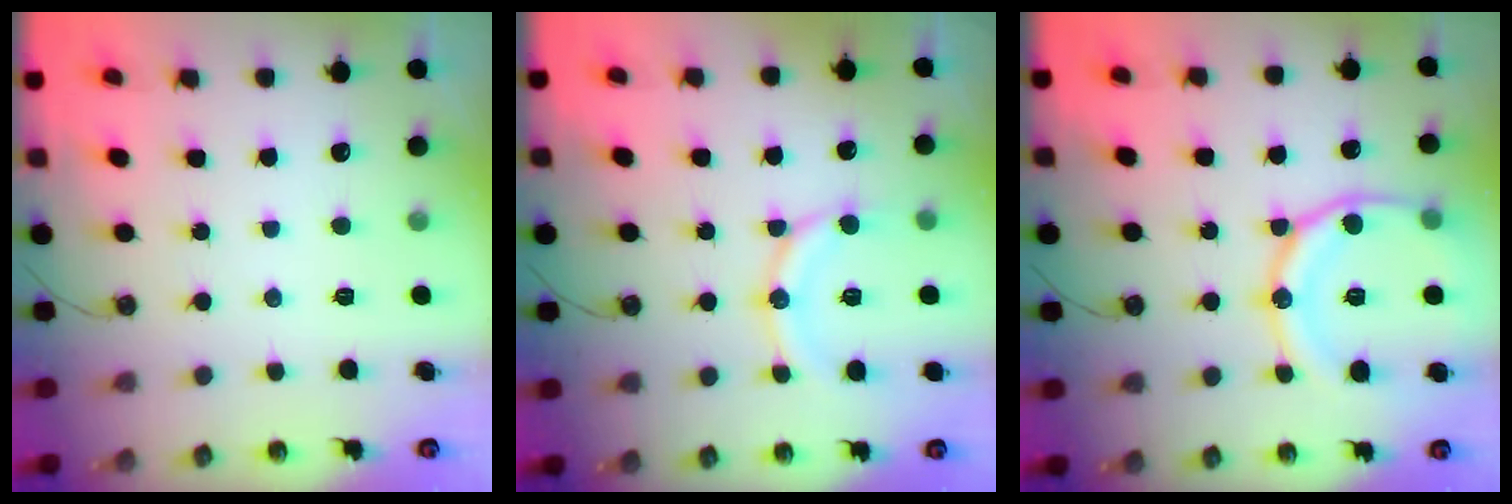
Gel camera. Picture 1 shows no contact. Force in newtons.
{"total": 12.7, "press": 12.4, "slide": 2.7}
{"total": 17.8, "press": 17.7, "slide": 1.9}